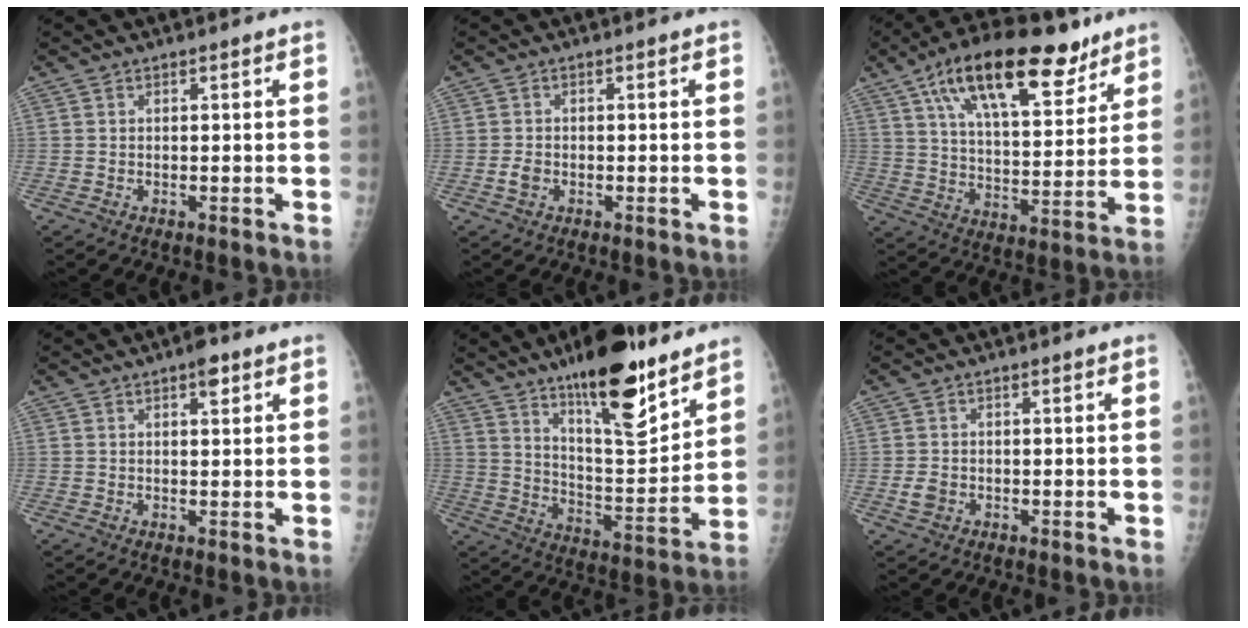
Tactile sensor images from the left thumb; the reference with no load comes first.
{"total": 1.9, "force": [-0.6, 1.4, 1.1], "torque": [-0.018, 0.002, -0.011]}
{"total": 22.3, "force": [13.3, 9.1, 15.4], "torque": [-0.219, -0.032, 0.220]}
{"total": 2.9, "force": [1.6, 1.2, 2.1], "torque": [-0.020, -0.004, 0.020]}
{"total": 19.7, "force": [13.5, 5.6, 13.2], "torque": [-0.170, -0.087, 0.220]}
{"total": 2.1, "force": [-0.5, 1.7, 1.1], "torque": [-0.018, 0.001, -0.008]}